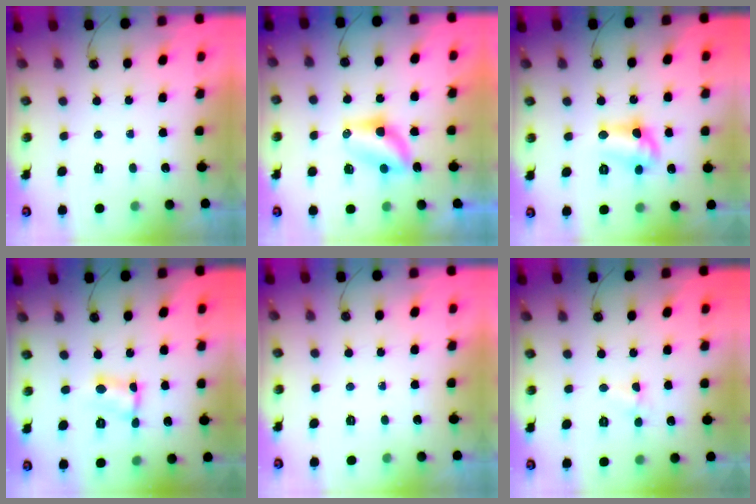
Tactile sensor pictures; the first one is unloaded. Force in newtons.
{"total": 7.1, "press": 6.9, "slide": 1.6}
{"total": 11.4, "press": 10.7, "slide": 3.8}
{"total": 3.1, "press": 3.1, "slide": 0.1}
{"total": 0.0}
{"total": 2.6, "press": 2.5, "slide": 0.3}